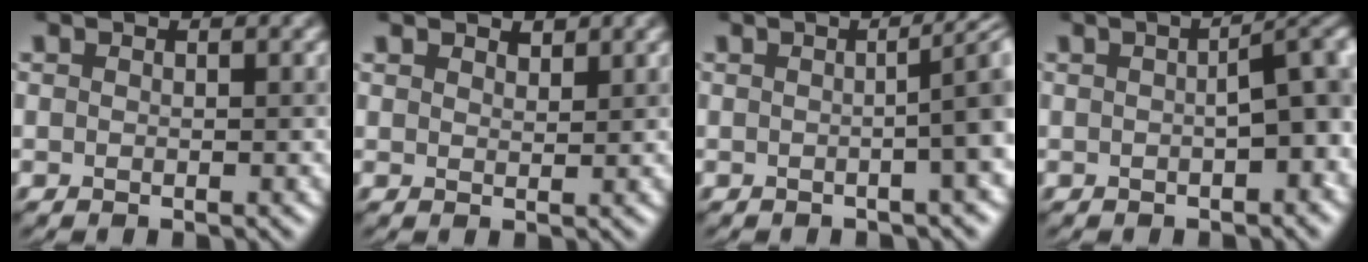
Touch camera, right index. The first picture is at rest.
{"total": 1.3, "force": [1.2, 0.2, 0.0], "torque": [-0.001, 0.005, 0.028]}
{"total": 4.8, "force": [0.0, 1.2, 4.6], "torque": [-0.028, 0.020, 0.002]}
{"total": 5.6, "force": [0.2, 1.7, 5.4], "torque": [-0.037, 0.021, 0.009]}